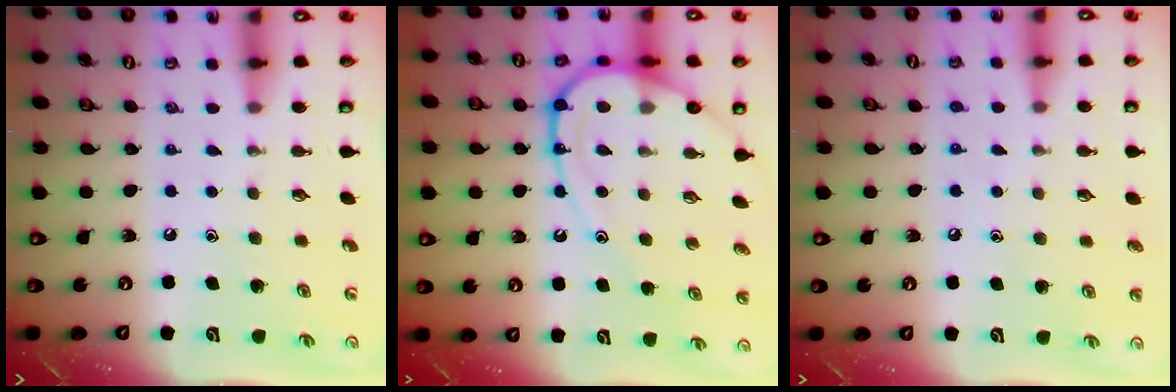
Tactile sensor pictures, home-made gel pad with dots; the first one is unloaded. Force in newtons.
{"total": 14.6, "press": 14.6, "slide": 1.4}
{"total": 4.2, "press": 4.2, "slide": 0.5}